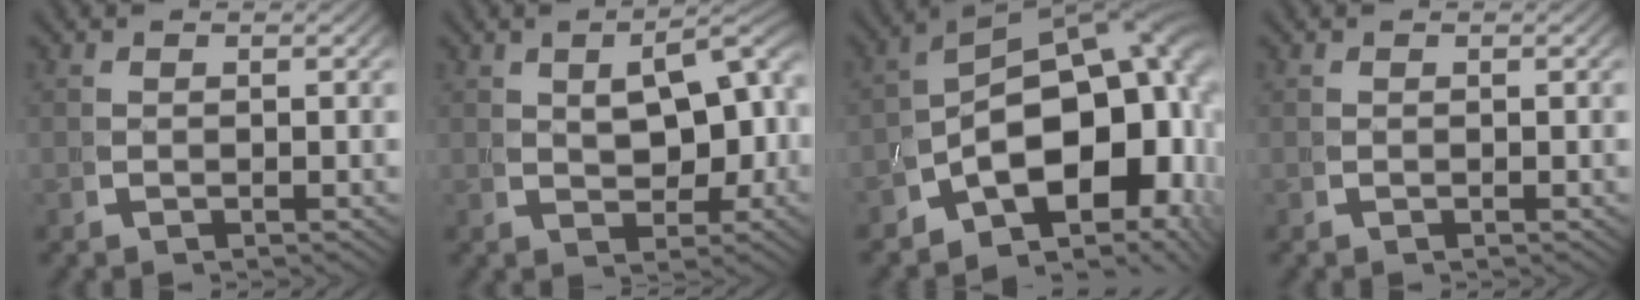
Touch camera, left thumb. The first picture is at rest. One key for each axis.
{"total": 6.0, "fx": 1.0, "fy": 3.5, "fz": 4.8, "tx": -0.058, "ty": -0.002, "tz": 0.027}
{"total": 21.7, "fx": -0.2, "fy": 14.2, "fz": 16.4, "tx": -0.233, "ty": -0.037, "tz": -0.006}
{"total": 0.0}